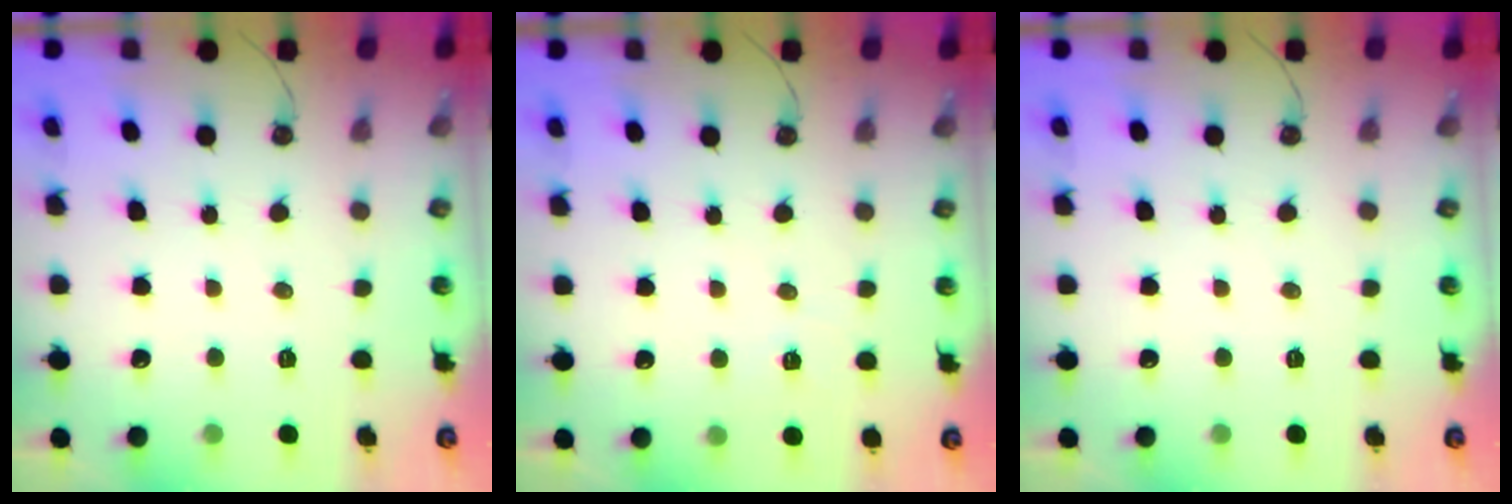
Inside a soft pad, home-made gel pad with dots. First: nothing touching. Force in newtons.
{"total": 2.8, "press": 2.7, "slide": 0.9}
{"total": 0.0}